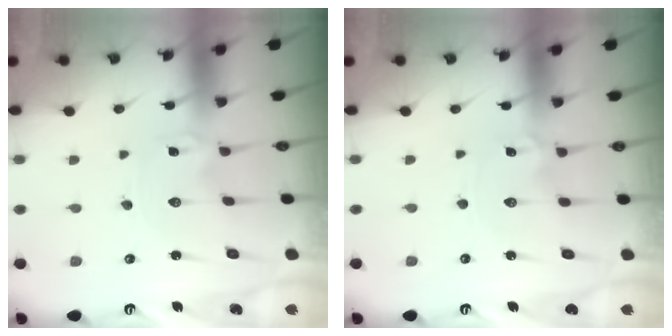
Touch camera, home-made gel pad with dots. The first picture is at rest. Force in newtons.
{"total": 0.5, "press": 0.5, "slide": 0.1}